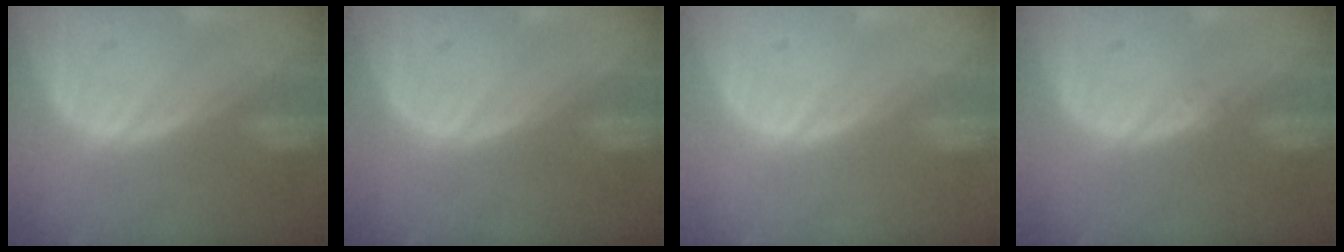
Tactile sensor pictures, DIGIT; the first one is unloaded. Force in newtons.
{"total": 0.0}
{"total": 0.5, "press": 0.0, "slide": 0.5}
{"total": 0.6, "press": 0.5, "slide": 0.3}